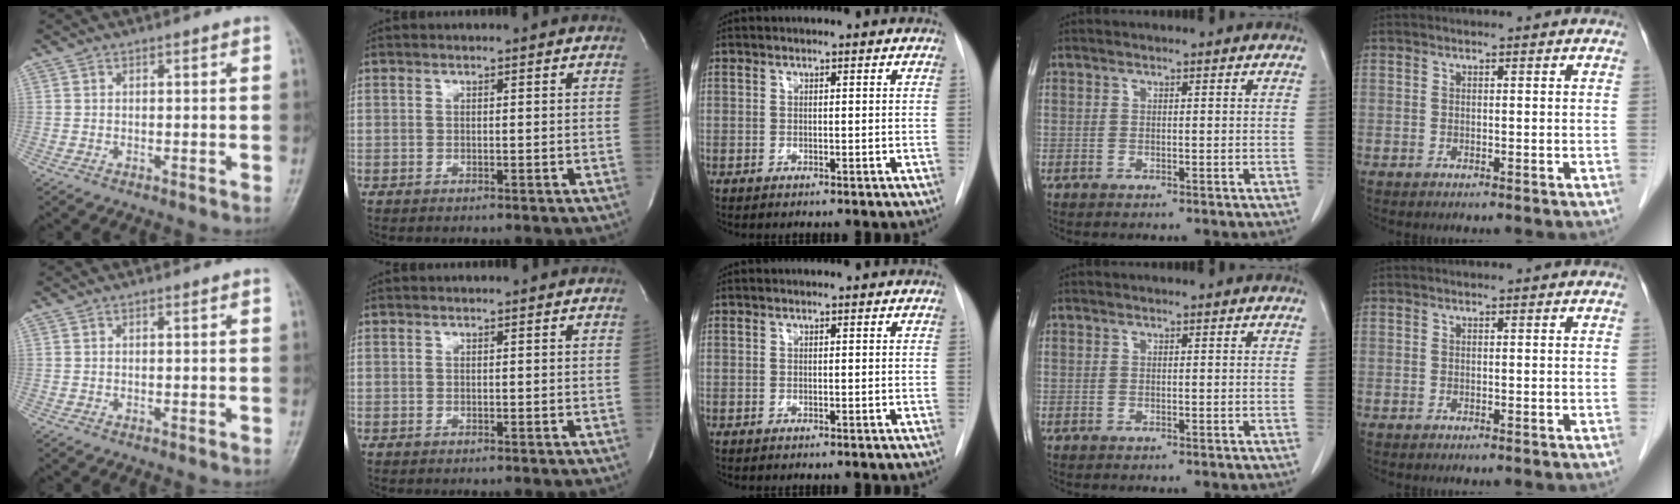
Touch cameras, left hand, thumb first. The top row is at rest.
{}